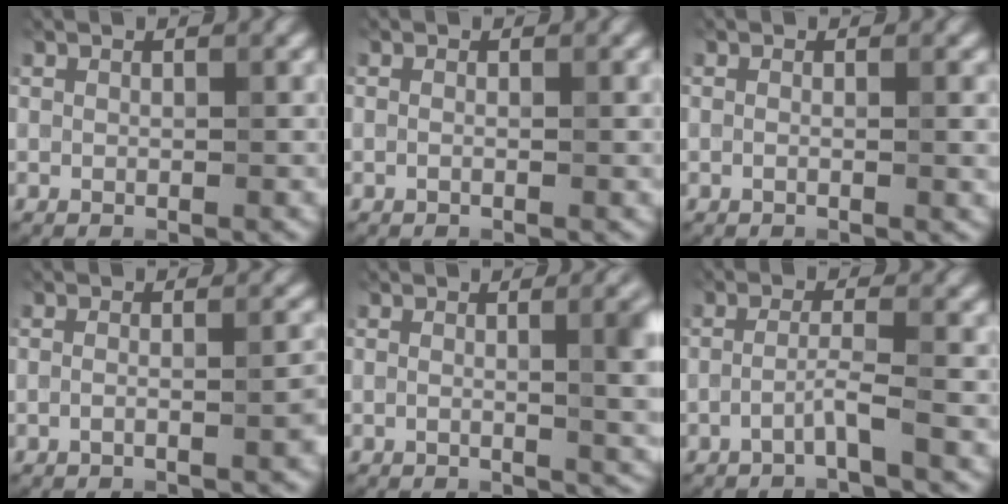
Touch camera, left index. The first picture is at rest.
{"total": 1.1, "force": [-0.1, 0.4, 1.0], "torque": [-0.014, -0.009, -0.009]}
{"total": 1.8, "force": [-0.1, 0.7, 1.7], "torque": [-0.021, -0.003, -0.010]}
{"total": 2.3, "force": [-1.0, 0.6, 2.0], "torque": [-0.026, 0.005, -0.022]}
{"total": 6.7, "force": [0.2, 2.5, 6.2], "torque": [-0.052, 0.004, -0.001]}
{"total": 1.9, "force": [-1.3, 0.0, 1.5], "torque": [-0.031, 0.008, -0.030]}